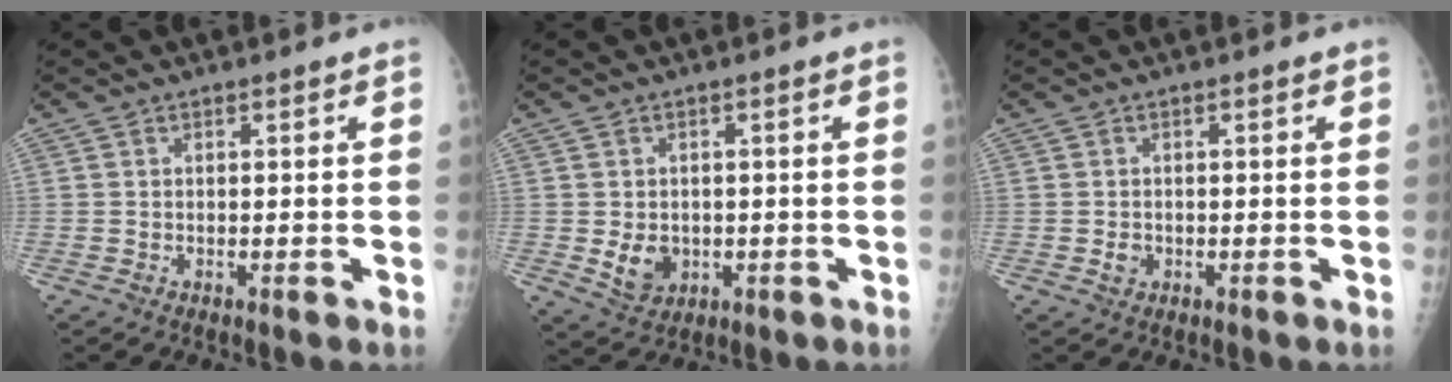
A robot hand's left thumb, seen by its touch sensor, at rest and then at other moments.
{"total": 5.0, "force": [-0.6, 4.1, 2.9], "torque": [-0.031, -0.004, 0.003]}
{"total": 1.5, "force": [-0.3, 1.3, 0.7], "torque": [-0.005, 0.002, -0.004]}